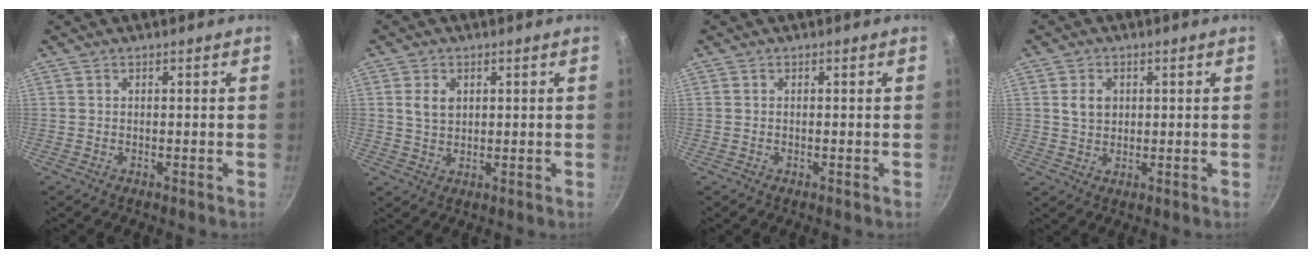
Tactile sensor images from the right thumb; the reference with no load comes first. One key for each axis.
{"total": 4.1, "fx": 1.1, "fy": 2.9, "fz": 2.6, "tx": -0.036, "ty": -0.005, "tz": 0.022}
{"total": 0.0}
{"total": 4.0, "fx": 0.9, "fy": 3.2, "fz": 2.3, "tx": -0.026, "ty": -0.001, "tz": 0.017}